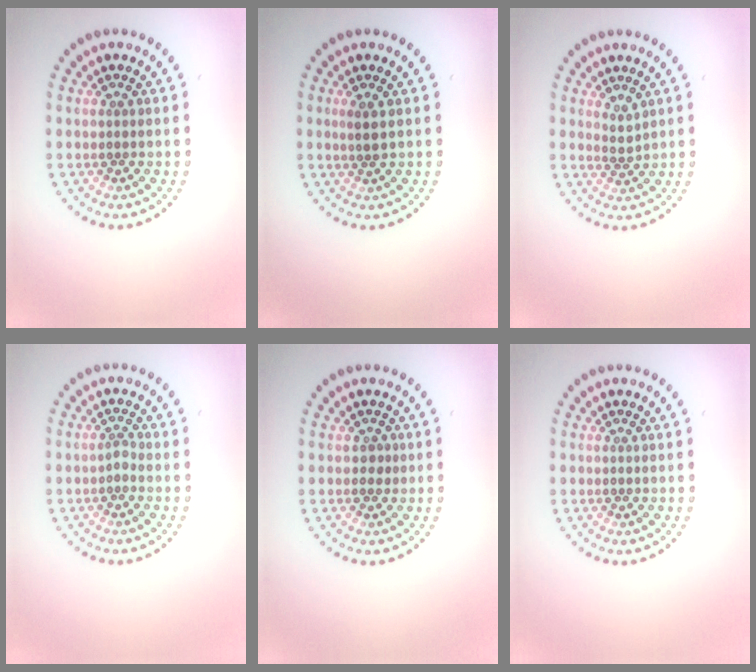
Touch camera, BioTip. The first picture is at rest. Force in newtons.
{"total": 1.3, "press": 1.1, "slide": 0.8}
{"total": 1.4, "press": 1.0, "slide": 1.0}
{"total": 0.9, "press": 0.5, "slide": 0.8}
{"total": 0.8, "press": 0.7, "slide": 0.4}
{"total": 0.0}